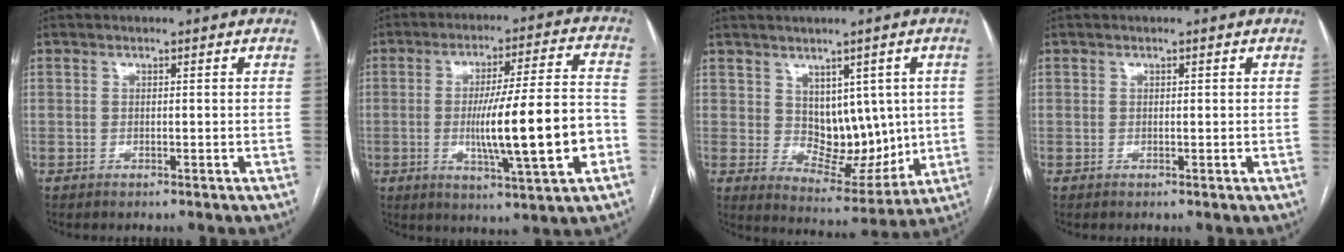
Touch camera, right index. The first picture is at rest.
{"total": 16.0, "force": [-3.4, 0.9, 15.6], "torque": [-0.253, 0.000, -0.048]}
{"total": 9.1, "force": [1.5, 6.1, 6.6], "torque": [-0.077, 0.006, 0.045]}
{"total": 0.0}